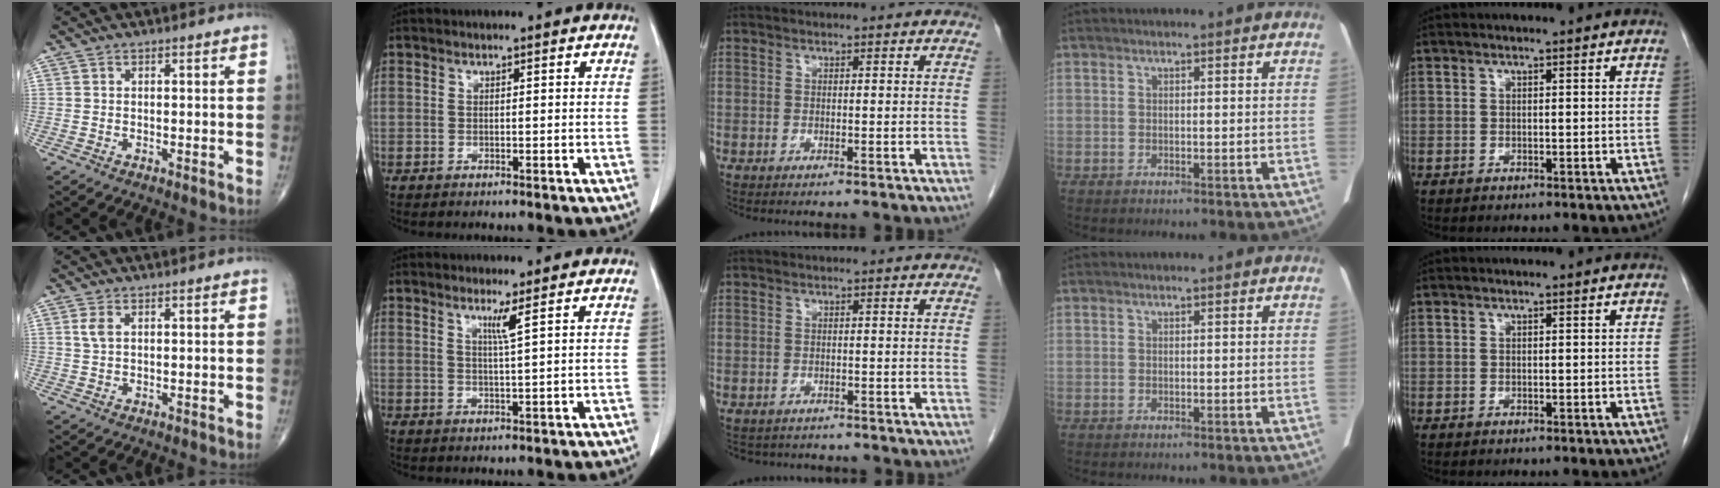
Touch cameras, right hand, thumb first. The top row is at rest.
{"thumb": {"total": 2.2, "force": [0.8, 1.2, 1.7], "torque": [-0.041, 0.007, 0.020]}, "index": {"total": 2.4, "force": [1.3, -1.0, 1.7], "torque": [-0.035, -0.013, 0.027]}, "middle": {"total": 4.0, "force": [-3.6, 1.6, 0.4], "torque": [-0.004, -0.001, -0.048]}}